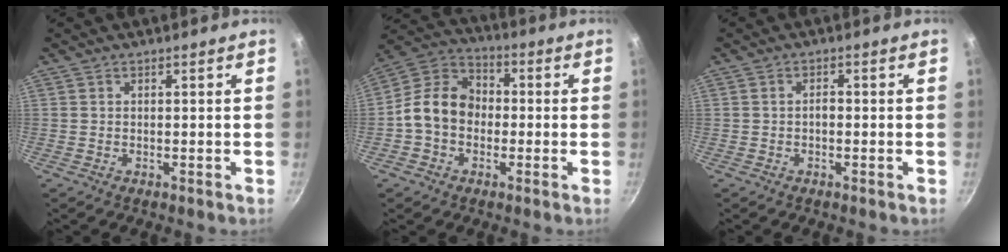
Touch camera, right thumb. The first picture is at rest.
{"total": 11.3, "force": [-1.4, 8.9, 6.8], "torque": [-0.085, 0.036, -0.048]}
{"total": 1.3, "force": [-0.4, 0.8, 1.0], "torque": [-0.013, 0.010, -0.007]}